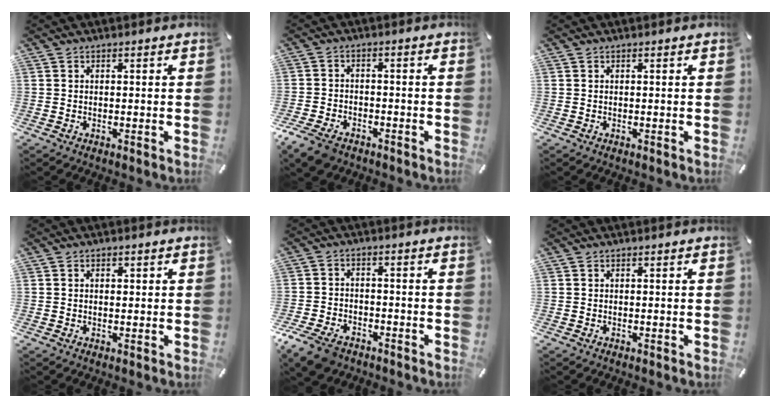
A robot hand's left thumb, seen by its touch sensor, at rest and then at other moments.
{"total": 5.8, "force": [-3.9, 3.5, 2.5], "torque": [-0.062, 0.013, -0.075]}
{"total": 0.0}
{"total": 1.2, "force": [0.2, 0.9, 0.8], "torque": [-0.010, 0.002, -0.001]}
{"total": 7.5, "force": [-5.0, 4.5, 3.4], "torque": [-0.077, 0.019, -0.094]}
{"total": 0.0}